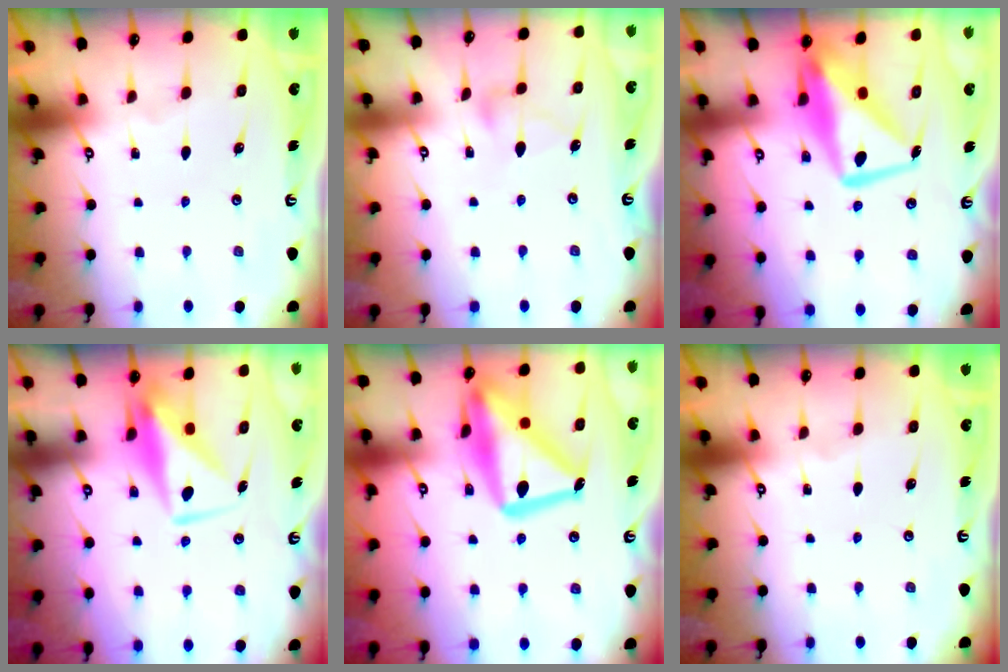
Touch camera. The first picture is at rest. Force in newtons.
{"total": 3.9, "press": 3.9, "slide": 0.2}
{"total": 13.1, "press": 13.1, "slide": 1.2}
{"total": 10.7, "press": 10.6, "slide": 0.5}
{"total": 20.7, "press": 20.6, "slide": 1.9}
{"total": 0.0}